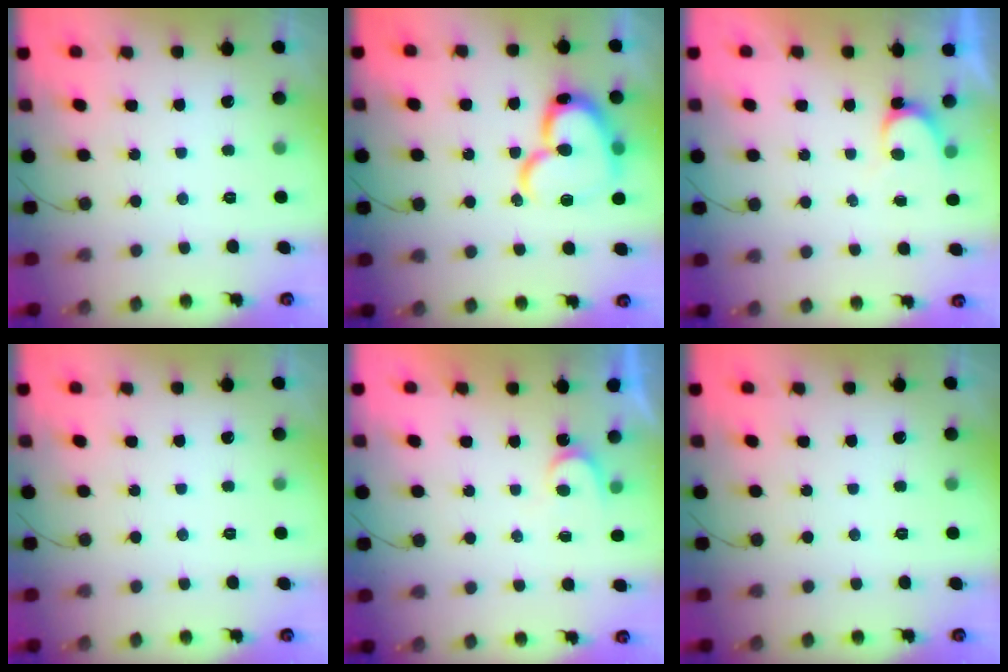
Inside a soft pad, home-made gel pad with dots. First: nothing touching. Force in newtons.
{"total": 19.2, "press": 19.1, "slide": 2.0}
{"total": 4.0, "press": 4.0, "slide": 0.4}
{"total": 0.0}
{"total": 4.7, "press": 4.7, "slide": 0.2}
{"total": 0.0}